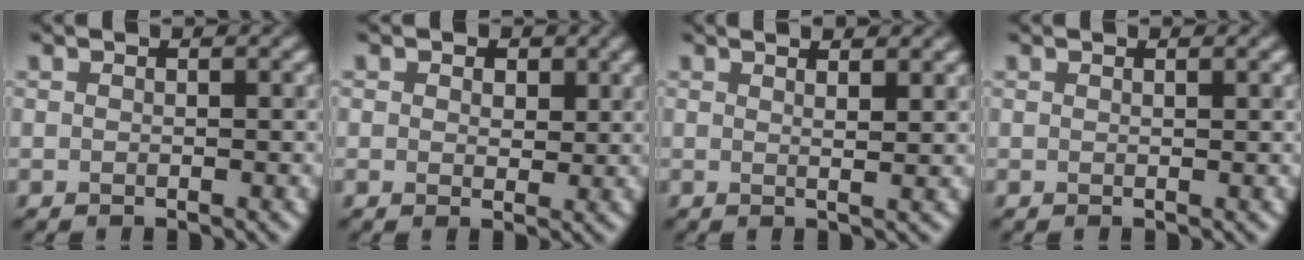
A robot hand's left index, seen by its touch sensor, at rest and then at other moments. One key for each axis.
{"total": 2.1, "fx": 0.9, "fy": 1.6, "fz": 1.1, "tx": -0.016, "ty": 0.000, "tz": 0.007}
{"total": 3.2, "fx": 2.0, "fy": 1.1, "fz": 2.3, "tx": -0.009, "ty": 0.011, "tz": 0.001}
{"total": 0.7, "fx": 0.4, "fy": 0.2, "fz": 0.5, "tx": 0.000, "ty": 0.003, "tz": 0.006}